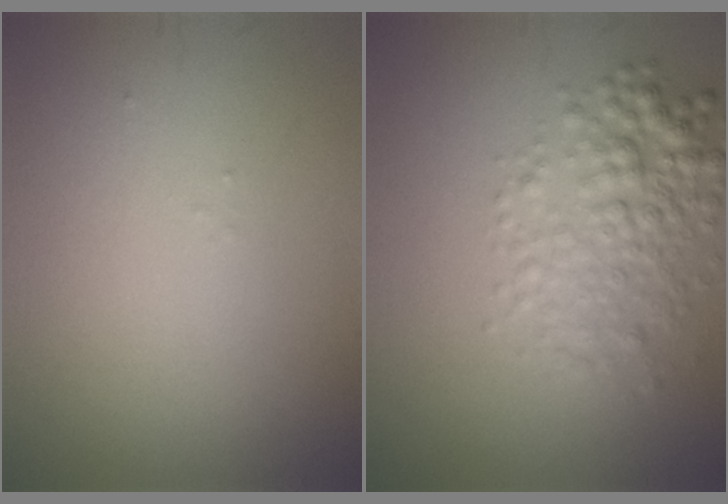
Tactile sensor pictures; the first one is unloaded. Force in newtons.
{"total": 4.4, "press": 4.3, "slide": 0.2}